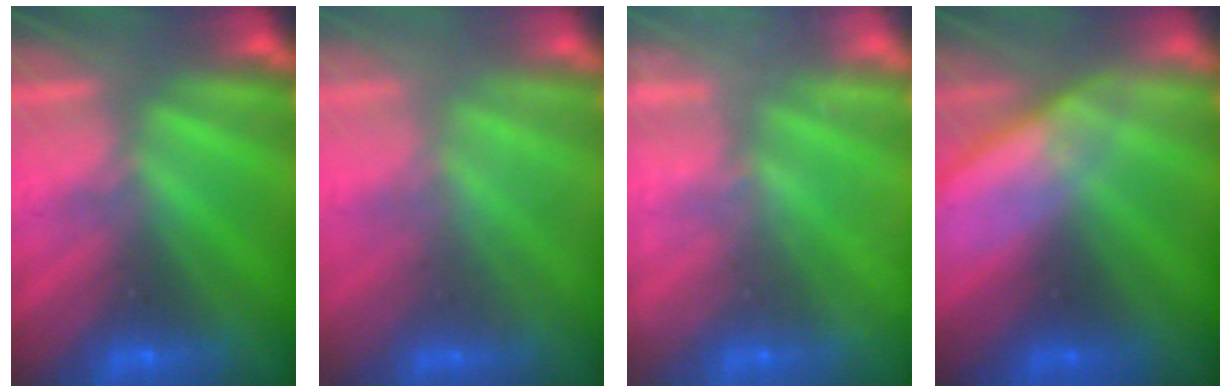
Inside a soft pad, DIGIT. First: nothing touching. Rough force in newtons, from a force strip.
{"total": 2.2}
{"total": 2.4}
{"total": 2.9}